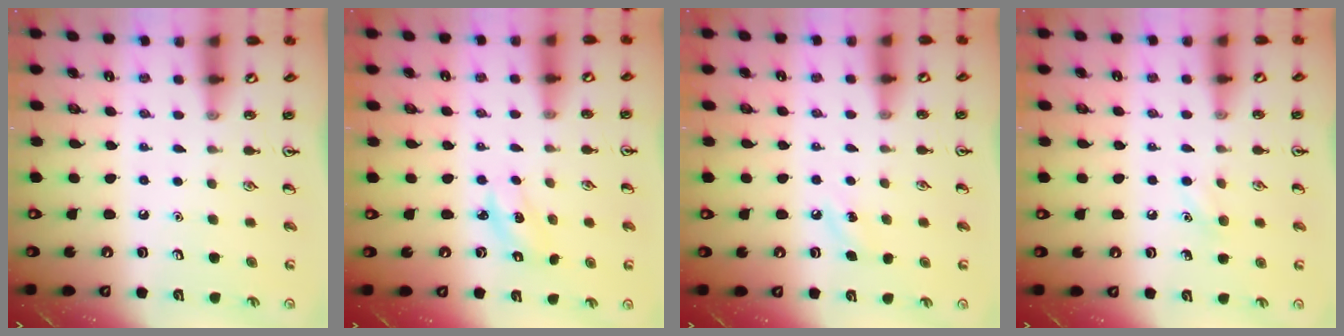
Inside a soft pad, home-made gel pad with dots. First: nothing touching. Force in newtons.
{"total": 2.4, "press": 2.3, "slide": 0.5}
{"total": 5.0, "press": 4.6, "slide": 1.8}
{"total": 5.2, "press": 5.0, "slide": 1.6}